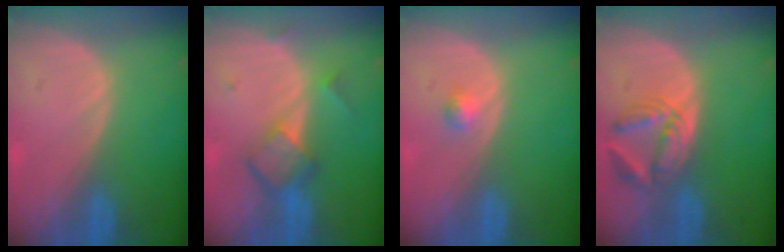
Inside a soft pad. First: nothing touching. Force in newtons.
{"total": 5.9, "press": 5.0, "slide": 3.2}
{"total": 1.5, "press": 1.3, "slide": 0.8}
{"total": 5.6, "press": 5.6, "slide": 0.8}